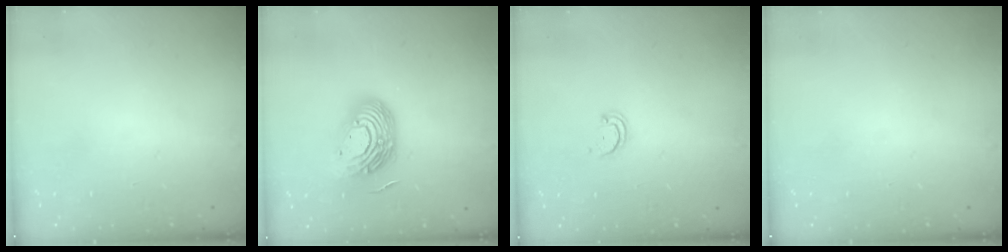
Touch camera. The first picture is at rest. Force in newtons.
{"total": 15.3, "press": 15.2, "slide": 1.1}
{"total": 2.2, "press": 2.2, "slide": 0.4}
{"total": 0.0}